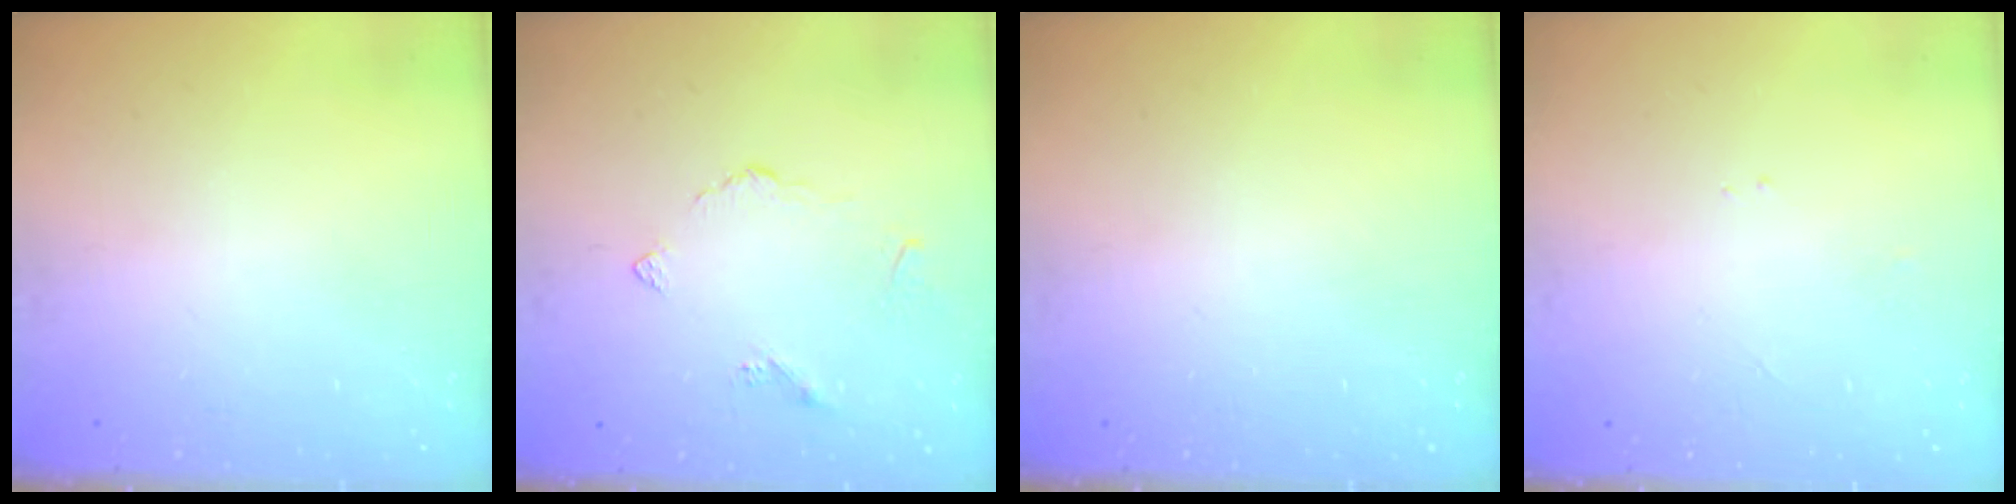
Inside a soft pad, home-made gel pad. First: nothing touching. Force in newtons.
{"total": 3.3, "press": 3.3, "slide": 0.8}
{"total": 0.0}
{"total": 2.3, "press": 2.3, "slide": 0.3}